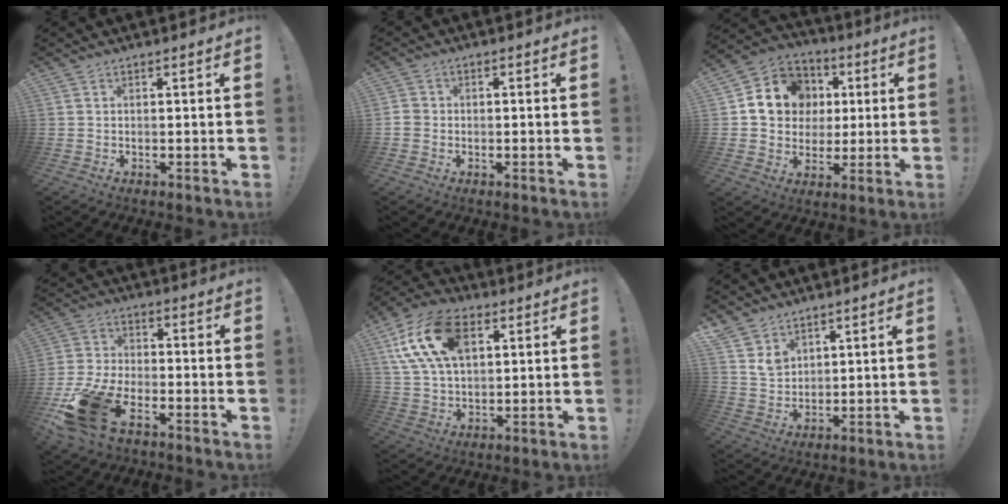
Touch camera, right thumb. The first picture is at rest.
{"total": 2.7, "force": [-1.1, 2.2, 1.1], "torque": [-0.016, 0.009, -0.019]}
{"total": 14.7, "force": [3.4, 13.0, 5.8], "torque": [-0.070, -0.003, 0.080]}
{"total": 16.9, "force": [-9.1, 8.8, 11.2], "torque": [-0.229, 0.048, -0.156]}
{"total": 18.8, "force": [6.9, 11.7, 12.9], "torque": [-0.235, -0.010, 0.126]}
{"total": 7.3, "force": [5.0, 5.1, 1.4], "torque": [-0.021, -0.038, 0.100]}